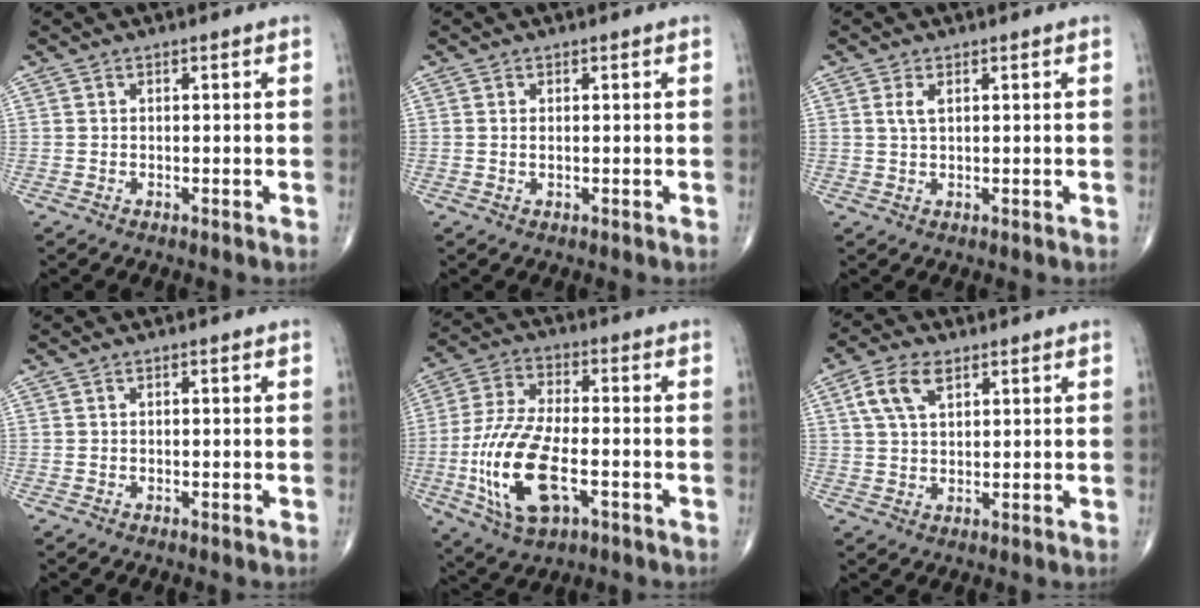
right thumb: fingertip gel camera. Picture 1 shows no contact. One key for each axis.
{"total": 0.7, "fx": 0.1, "fy": 0.3, "fz": 0.6, "tx": -0.014, "ty": 0.000, "tz": 0.004}
{"total": 2.1, "fx": 0.8, "fy": 0.9, "fz": 1.8, "tx": -0.040, "ty": 0.004, "tz": 0.020}
{"total": 0.0}
{"total": 17.0, "fx": -4.5, "fy": 7.8, "fz": 14.4, "tx": -0.298, "ty": 0.013, "tz": -0.077}
{"total": 6.8, "fx": 3.0, "fy": 3.7, "fz": 4.8, "tx": -0.092, "ty": 0.002, "tz": 0.056}